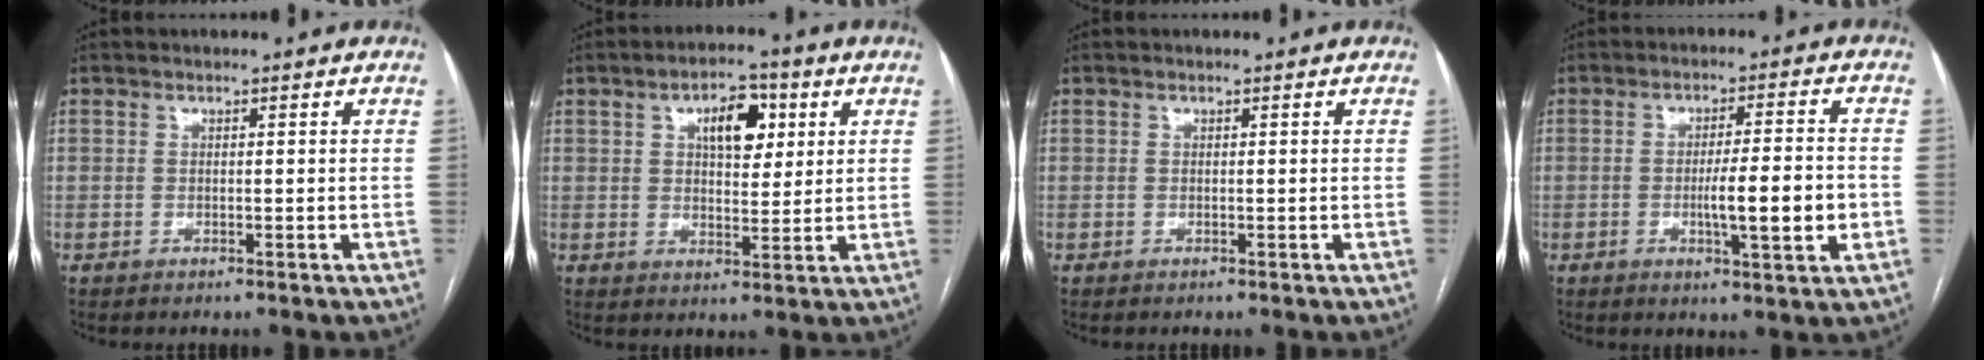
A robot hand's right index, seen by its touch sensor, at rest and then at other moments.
{"total": 7.5, "force": [2.8, 3.6, 5.9], "torque": [-0.089, 0.014, 0.045]}
{"total": 0.0}
{"total": 8.4, "force": [-1.9, 0.6, 8.2], "torque": [-0.127, -0.002, -0.029]}